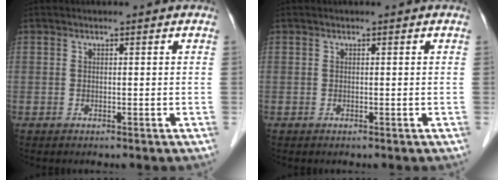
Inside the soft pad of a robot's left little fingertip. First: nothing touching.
{"total": 0.0}